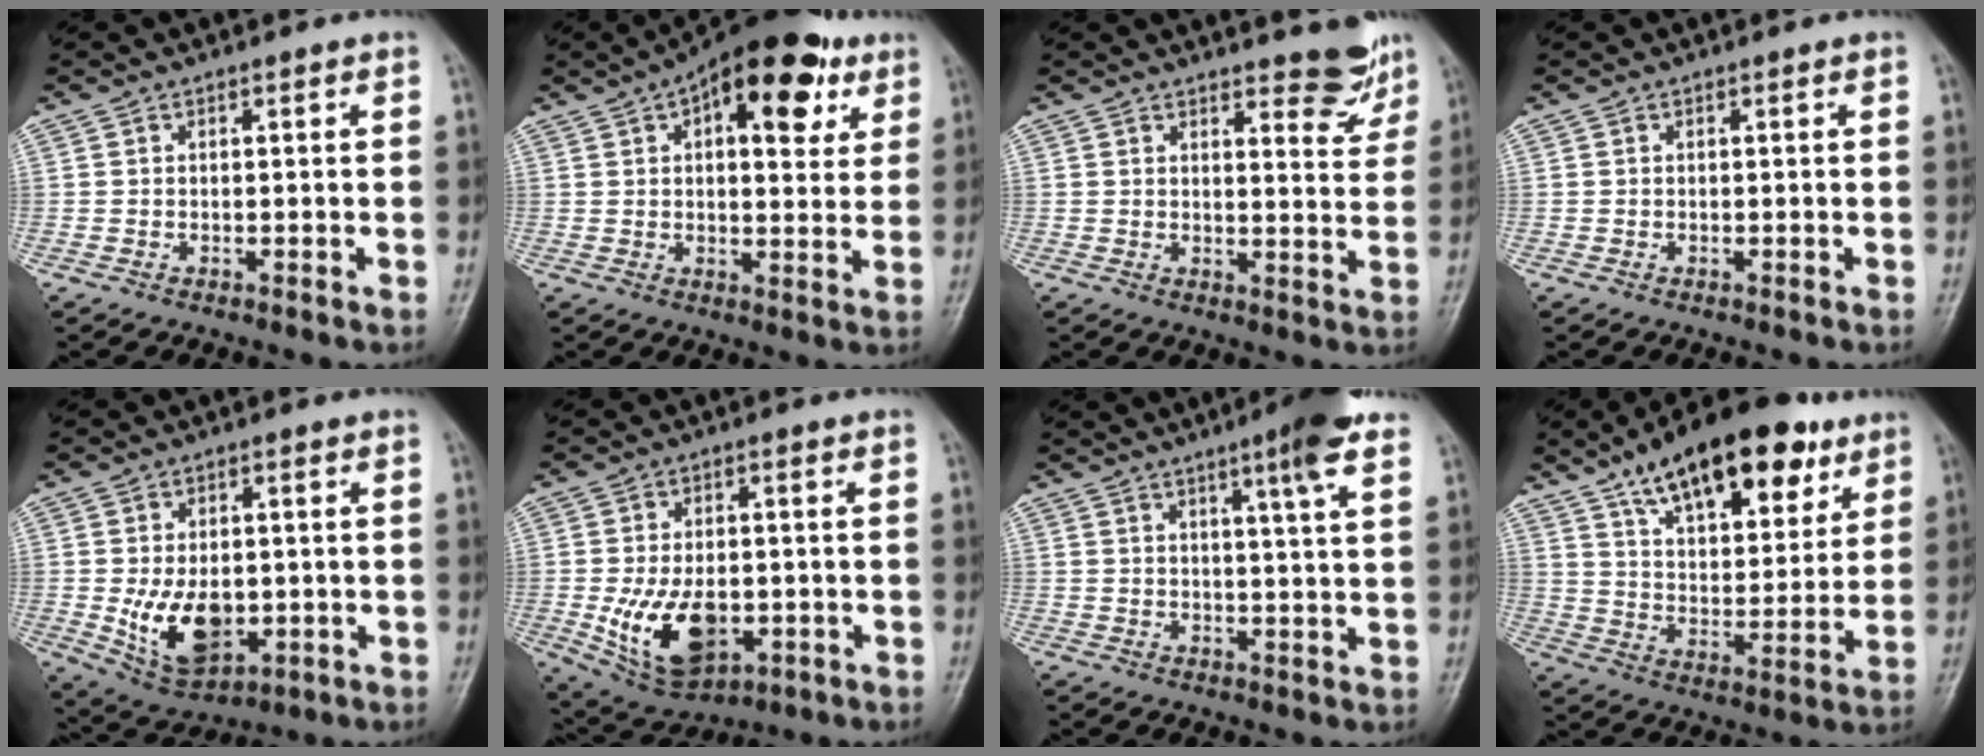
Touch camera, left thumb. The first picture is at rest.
{"total": 17.8, "force": [8.0, 8.4, 13.5], "torque": [-0.156, -0.006, 0.107]}
{"total": 6.8, "force": [5.4, 2.2, 3.5], "torque": [-0.020, -0.042, 0.065]}
{"total": 0.0}
{"total": 11.1, "force": [-1.4, 7.1, 8.4], "torque": [-0.121, -0.009, -0.004]}
{"total": 13.1, "force": [-2.8, 8.1, 10.0], "torque": [-0.159, -0.003, -0.029]}
{"total": 8.1, "force": [4.9, 0.6, 6.4], "torque": [-0.083, -0.018, 0.063]}
{"total": 22.0, "force": [13.4, 9.8, 14.5], "torque": [-0.194, -0.038, 0.219]}